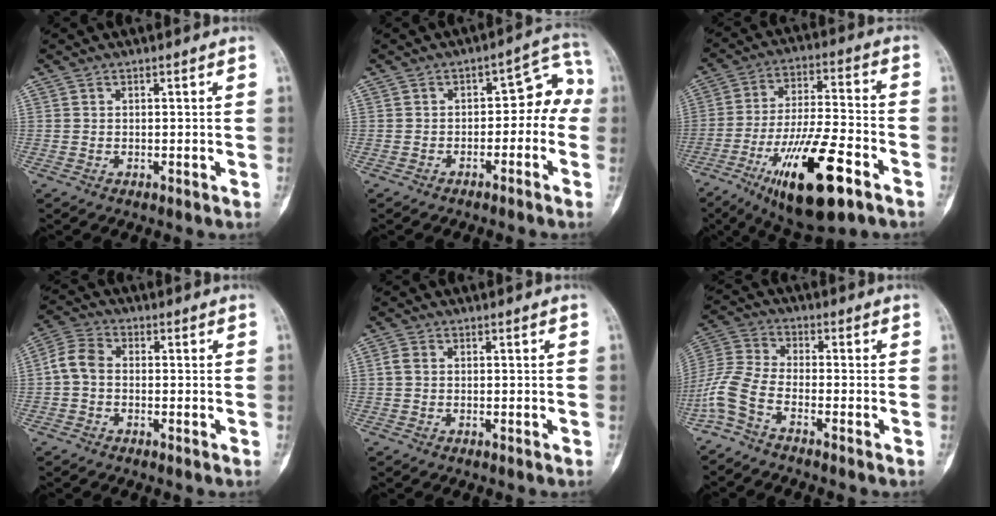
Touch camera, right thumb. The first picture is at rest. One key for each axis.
{"total": 7.4, "fx": -2.2, "fy": 4.8, "fz": 5.2, "tx": -0.034, "ty": 0.053, "tz": -0.037}
{"total": 19.7, "fx": -9.7, "fy": 5.8, "fz": 16.1, "tx": -0.299, "ty": 0.036, "tz": -0.157}
{"total": 5.4, "fx": -0.5, "fy": 3.9, "fz": 3.7, "tx": -0.068, "ty": 0.016, "tz": -0.022}
{"total": 1.7, "fx": 0.2, "fy": 1.3, "fz": 1.1, "tx": -0.025, "ty": 0.004, "tz": 0.002}
{"total": 8.0, "fx": -4.6, "fy": 2.5, "fz": 6.0, "tx": -0.154, "ty": 0.024, "tz": -0.111}